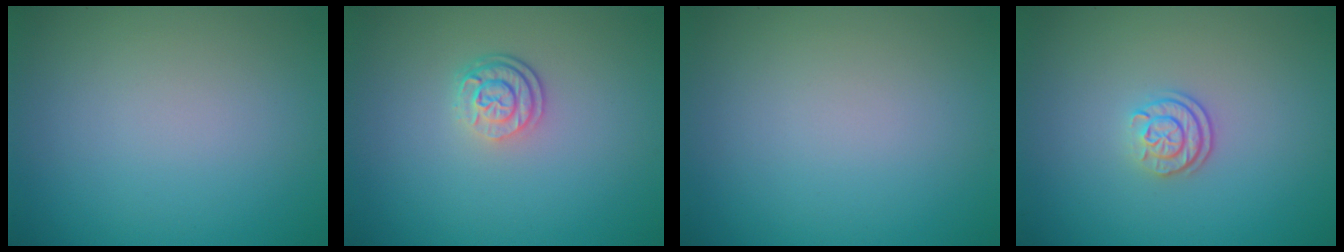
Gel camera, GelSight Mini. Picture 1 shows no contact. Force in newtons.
{"total": 2.6, "press": 2.0, "slide": 1.6}
{"total": 0.0}
{"total": 2.1, "press": 1.7, "slide": 1.3}